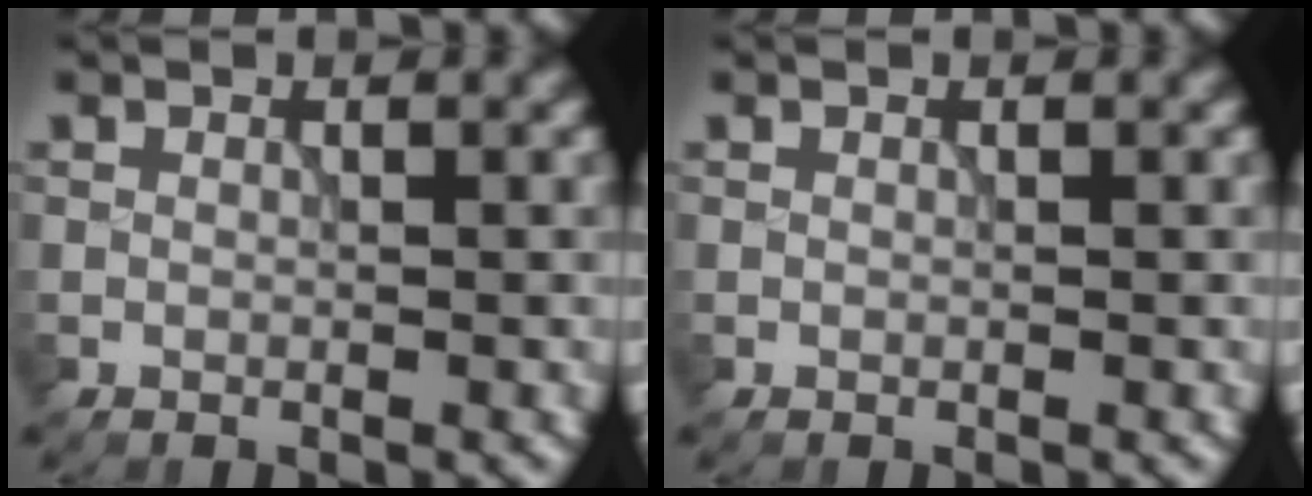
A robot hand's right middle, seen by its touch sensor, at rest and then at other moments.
{"total": 0.0}